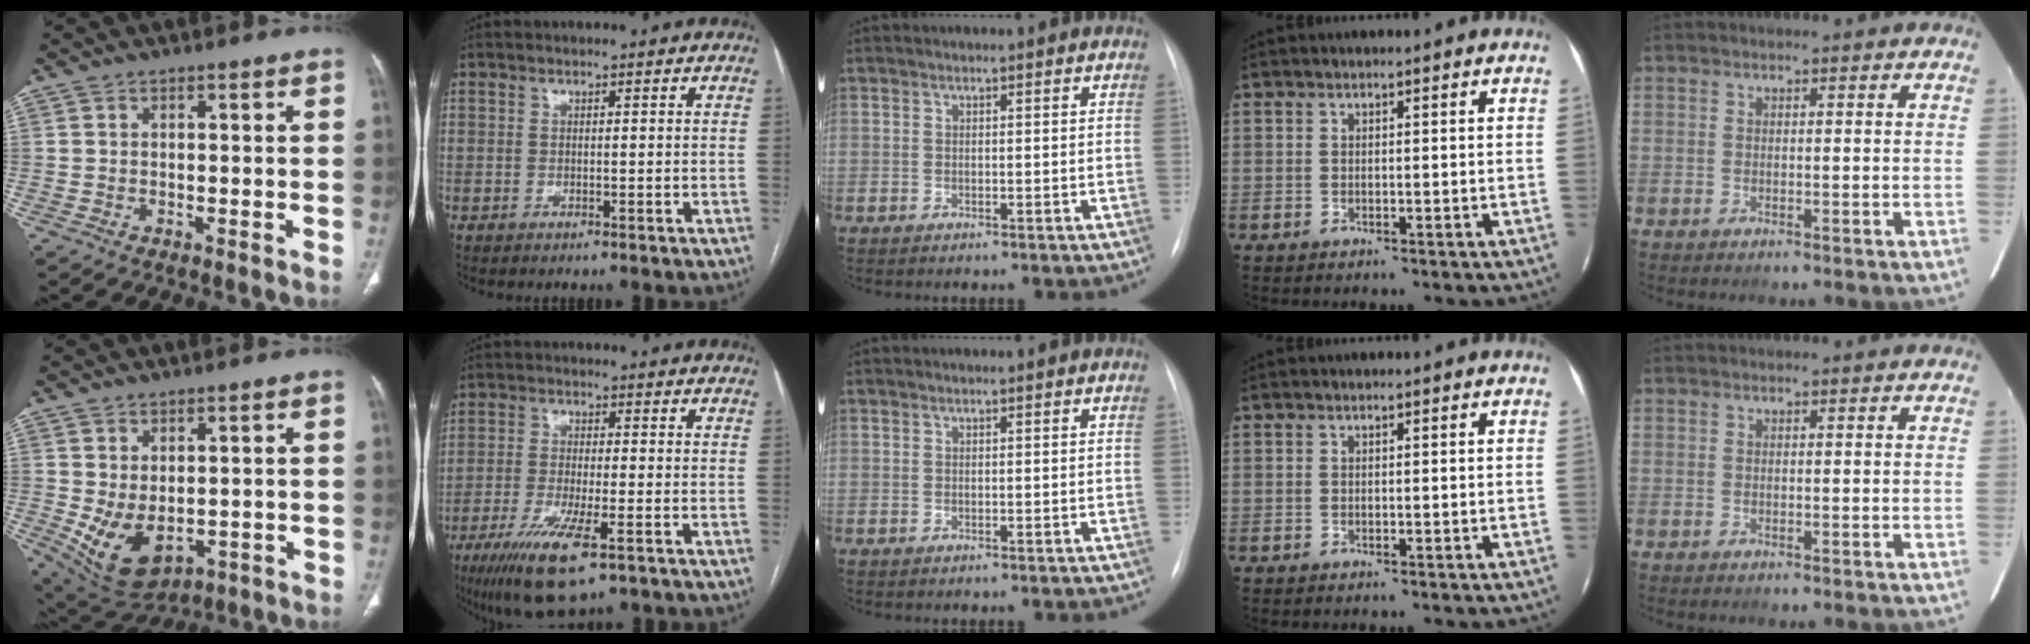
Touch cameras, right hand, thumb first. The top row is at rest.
{"thumb": {"total": 9.9, "force": [-1.3, 6.3, 7.5], "torque": [-0.123, -0.008, 0.007]}, "index": {"total": 10.4, "force": [-5.9, 1.6, 8.5], "torque": [-0.160, -0.028, -0.099]}}